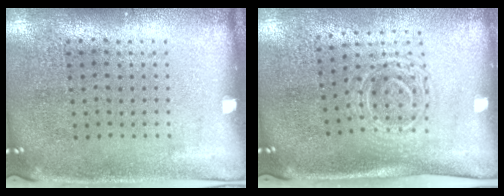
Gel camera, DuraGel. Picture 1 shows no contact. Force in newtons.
{"total": 1.6, "press": 1.3, "slide": 1.0}